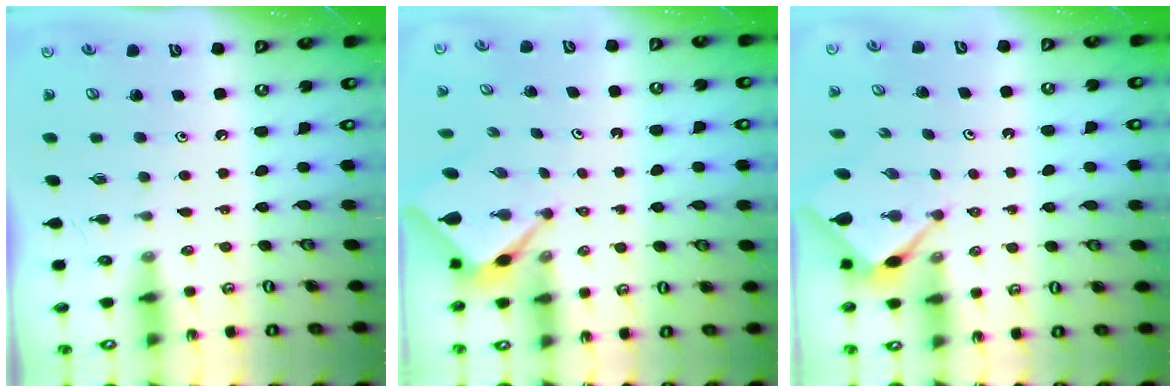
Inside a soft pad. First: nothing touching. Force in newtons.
{"total": 2.5, "press": 2.5, "slide": 0.1}
{"total": 3.3, "press": 3.3, "slide": 0.3}